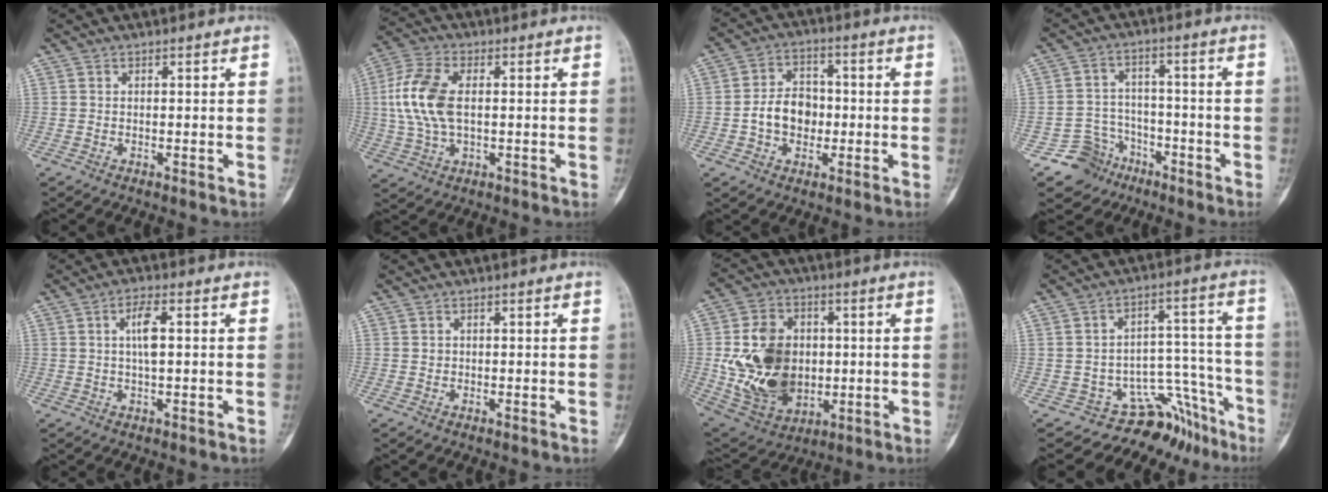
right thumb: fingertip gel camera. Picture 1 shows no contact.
{"total": 11.6, "force": [0.9, 6.4, 9.7], "torque": [-0.216, 0.009, 0.017]}
{"total": 8.6, "force": [-1.2, 6.6, 5.4], "torque": [-0.067, 0.023, -0.027]}
{"total": 7.6, "force": [-4.7, 6.0, -0.2], "torque": [0.039, 0.053, -0.080]}
{"total": 4.6, "force": [0.7, 1.4, 4.4], "torque": [-0.087, 0.003, 0.010]}
{"total": 0.7, "force": [0.1, 0.7, 0.2], "torque": [0.000, 0.002, 0.003]}
{"total": 19.0, "force": [-0.3, 14.0, 12.9], "torque": [-0.202, -0.001, 0.017]}
{"total": 10.4, "force": [-8.3, 5.8, 2.7], "torque": [0.018, 0.121, -0.116]}